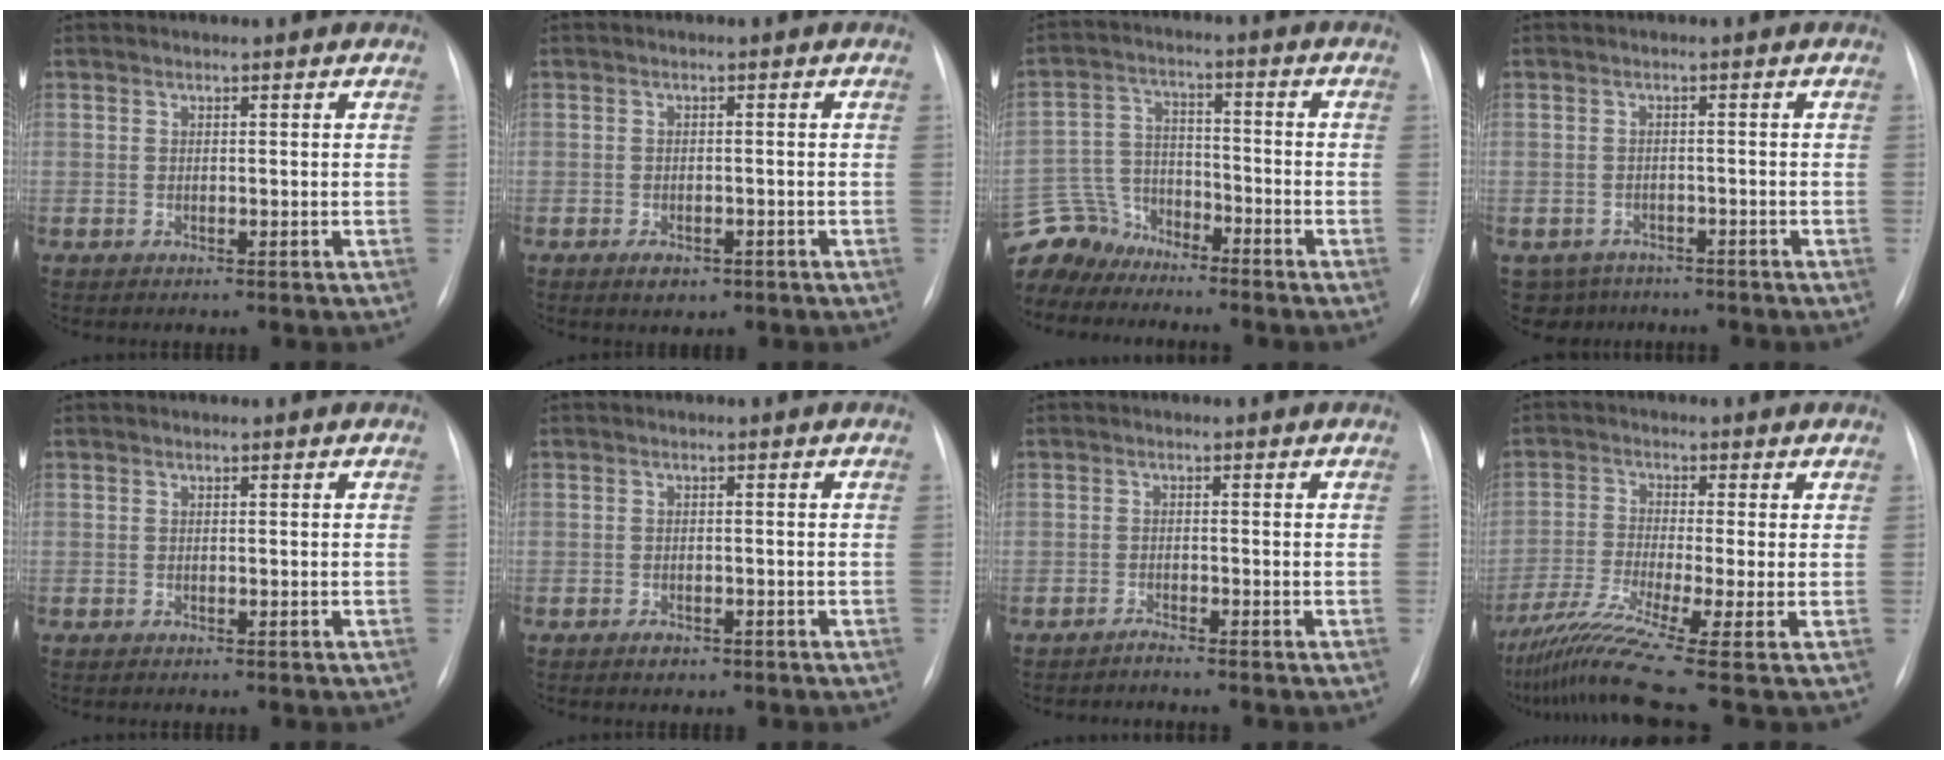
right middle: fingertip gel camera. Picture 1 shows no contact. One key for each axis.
{"total": 2.5, "fx": -1.4, "fy": 1.5, "fz": 1.5, "tx": -0.021, "ty": -0.001, "tz": -0.009}
{"total": 9.0, "fx": -8.3, "fy": 3.2, "fz": -0.4, "tx": -0.003, "ty": 0.017, "tz": -0.166}
{"total": 4.9, "fx": -3.7, "fy": 3.2, "fz": -0.2, "tx": 0.010, "ty": 0.007, "tz": -0.053}
{"total": 0.0}
{"total": 1.5, "fx": -1.0, "fy": 0.9, "fz": 0.7, "tx": -0.013, "ty": 0.000, "tz": -0.008}
{"total": 1.0, "fx": -0.9, "fy": -0.3, "fz": 0.0, "tx": 0.001, "ty": -0.004, "tz": -0.015}
{"total": 9.5, "fx": -6.2, "fy": -2.0, "fz": 7.0, "tx": -0.141, "ty": -0.032, "tz": -0.109}